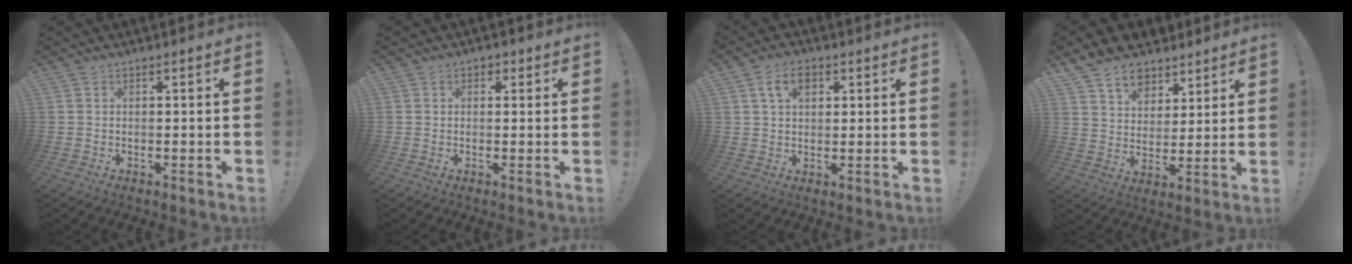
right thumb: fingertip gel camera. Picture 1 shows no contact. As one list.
[{"total": 1.8, "force": [0.4, 1.6, 0.7], "torque": [-0.006, 0.002, 0.005]}, {"total": 6.9, "force": [2.8, 4.2, 4.7], "torque": [-0.076, 0.005, 0.051]}, {"total": 11.5, "force": [8.2, 7.3, 3.3], "torque": [-0.055, -0.062, 0.160]}]